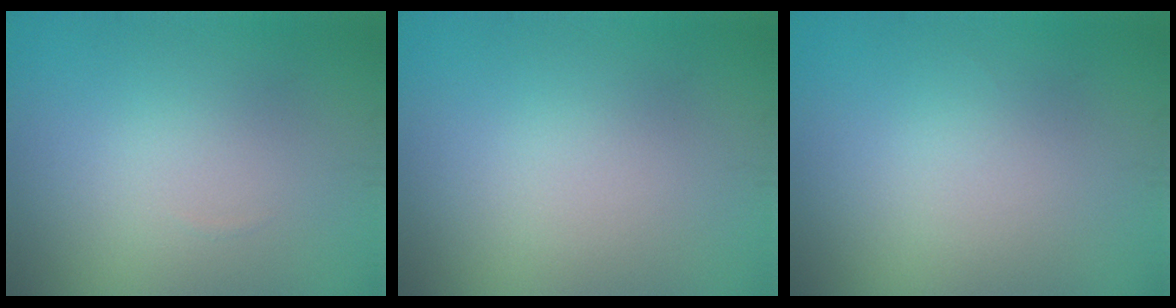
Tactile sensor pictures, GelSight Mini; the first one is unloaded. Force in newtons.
{"total": 0.0}
{"total": 0.0}